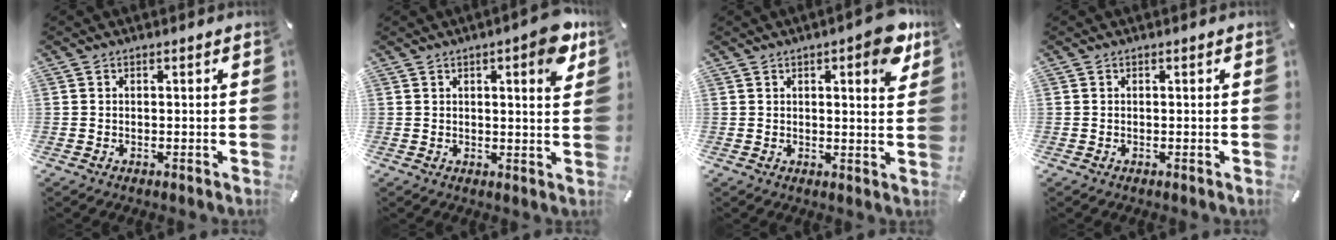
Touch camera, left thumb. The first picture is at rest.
{"total": 7.1, "force": [3.4, 1.8, 6.0], "torque": [-0.079, -0.014, 0.049]}
{"total": 8.1, "force": [4.4, 2.4, 6.4], "torque": [-0.073, -0.025, 0.067]}
{"total": 0.0}